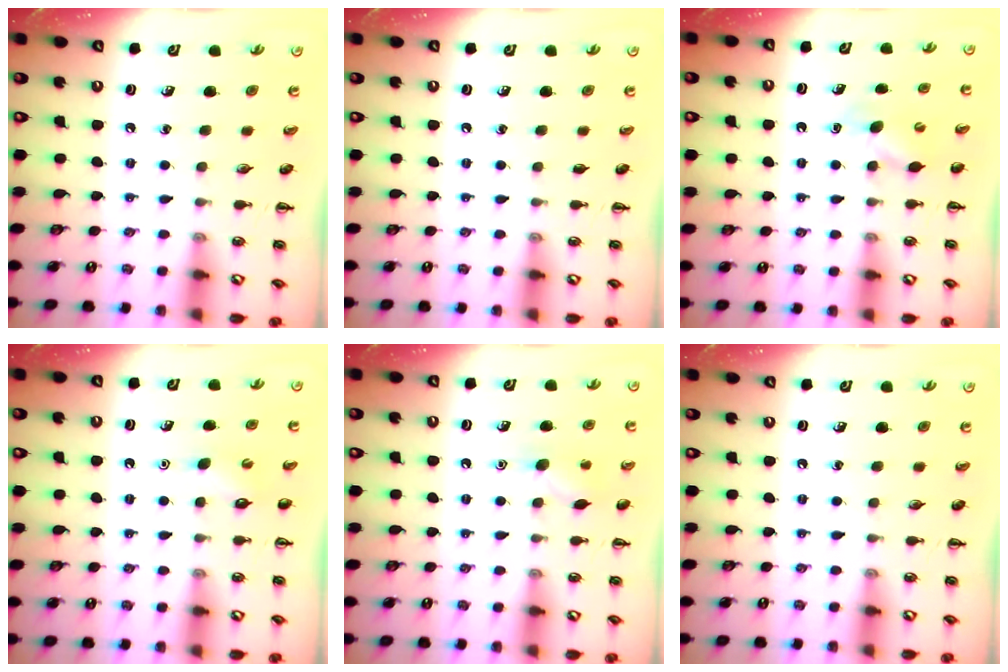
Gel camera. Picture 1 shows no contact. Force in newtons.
{"total": 0.0}
{"total": 5.1, "press": 4.8, "slide": 1.5}
{"total": 2.8, "press": 2.7, "slide": 0.8}
{"total": 7.8, "press": 7.6, "slide": 1.9}
{"total": 0.0}